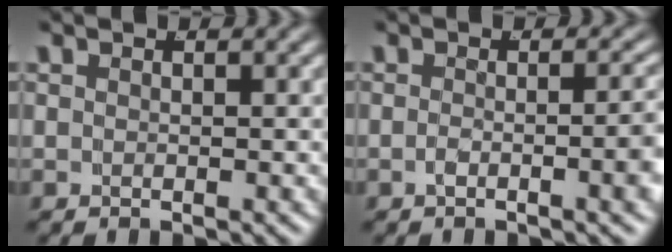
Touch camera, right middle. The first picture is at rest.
{"total": 2.8, "force": [-1.2, 0.1, 2.6], "torque": [-0.034, -0.005, -0.016]}